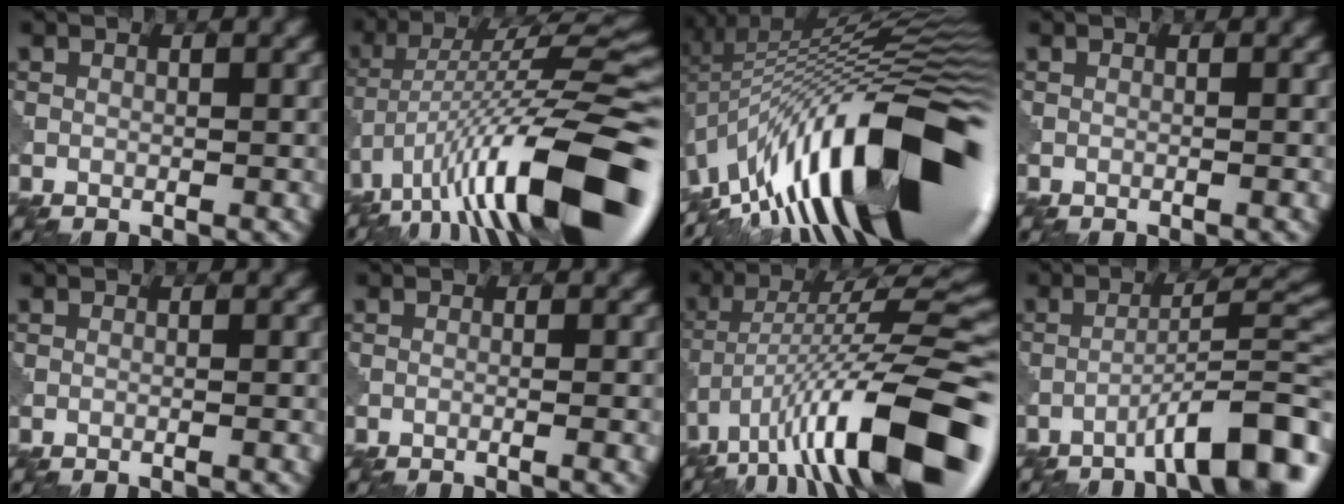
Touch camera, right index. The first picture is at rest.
{"total": 15.8, "force": [-6.0, 4.5, 13.8], "torque": [-0.232, 0.025, -0.099]}
{"total": 17.5, "force": [-6.1, 5.9, 15.3], "torque": [-0.198, 0.049, -0.135]}
{"total": 0.7, "force": [-0.3, 0.2, 0.7], "torque": [-0.008, 0.000, -0.011]}
{"total": 1.1, "force": [-0.4, 0.3, 0.9], "torque": [-0.010, 0.001, -0.014]}
{"total": 2.4, "force": [-0.8, 0.8, 2.2], "torque": [-0.020, 0.007, -0.023]}
{"total": 14.8, "force": [-6.7, 4.0, 12.6], "torque": [-0.215, 0.017, -0.104]}
{"total": 7.7, "force": [-4.9, 1.0, 5.9], "torque": [-0.080, 0.022, -0.078]}